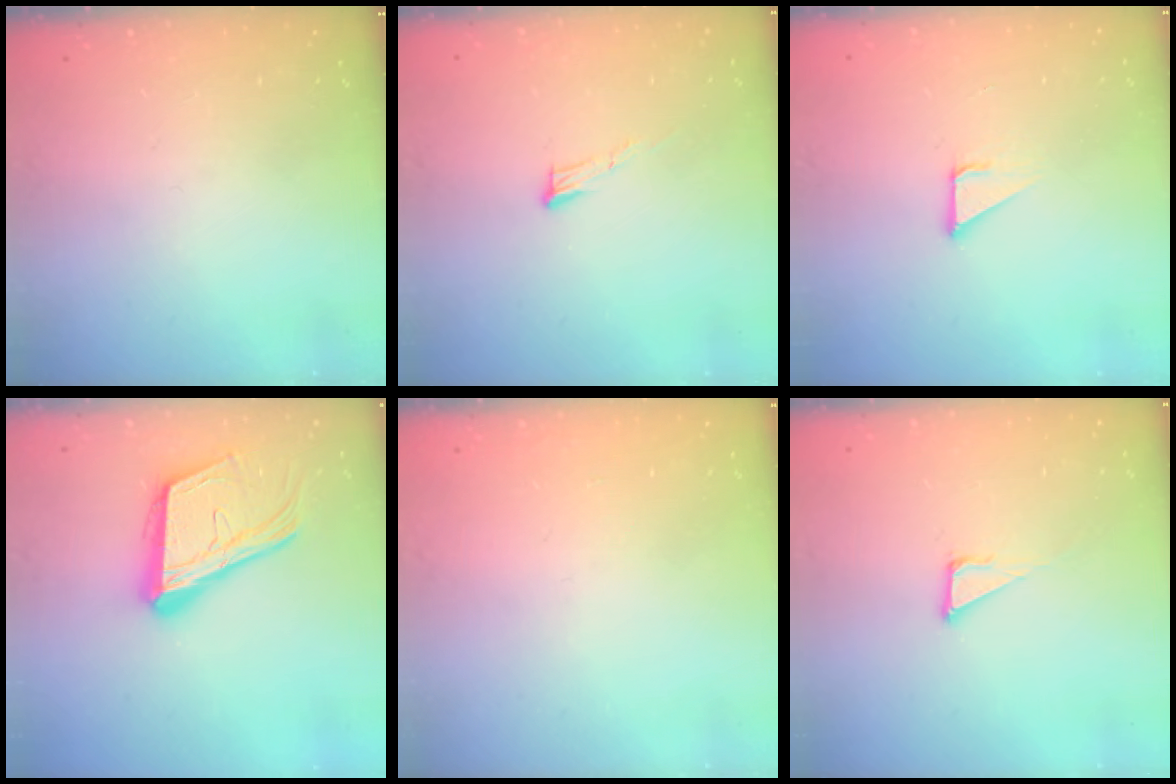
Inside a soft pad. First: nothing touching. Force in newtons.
{"total": 5.7, "press": 5.7, "slide": 0.3}
{"total": 2.1, "press": 2.1, "slide": 0.0}
{"total": 19.3, "press": 18.8, "slide": 4.6}
{"total": 0.9, "press": 0.9, "slide": 0.0}
{"total": 3.8, "press": 3.7, "slide": 0.2}